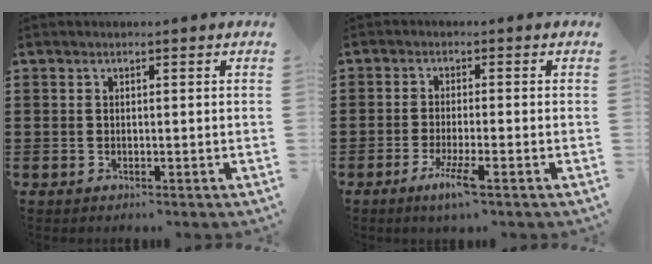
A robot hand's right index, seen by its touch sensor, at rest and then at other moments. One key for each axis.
{"total": 4.3, "fx": -2.4, "fy": 0.1, "fz": 3.6, "tx": -0.079, "ty": -0.018, "tz": -0.044}